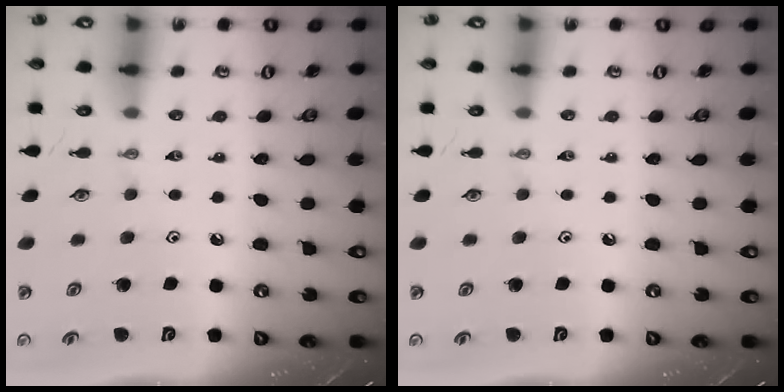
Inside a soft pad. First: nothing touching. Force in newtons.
{"total": 0.0}